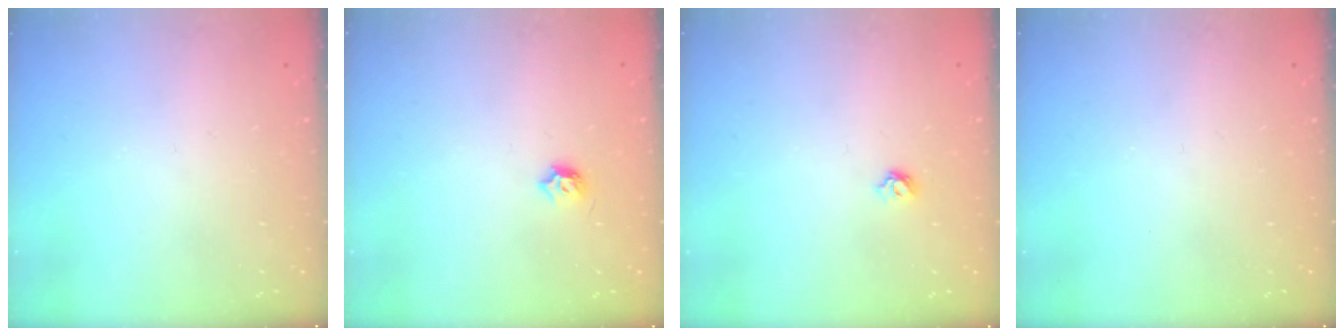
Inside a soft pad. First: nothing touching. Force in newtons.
{"total": 4.0, "press": 3.8, "slide": 1.0}
{"total": 4.8, "press": 4.8, "slide": 0.8}
{"total": 0.0}